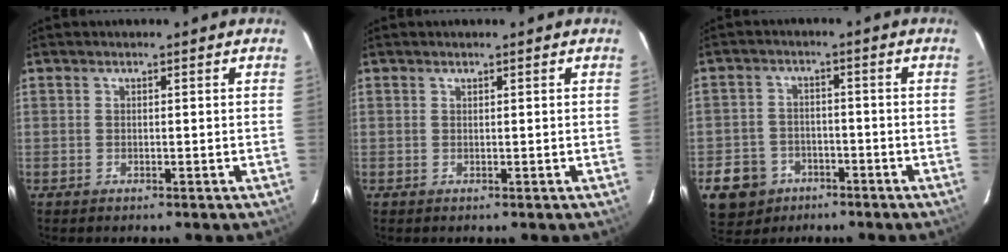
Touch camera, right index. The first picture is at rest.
{"total": 0.0}
{"total": 8.9, "force": [-5.0, 6.9, 2.4], "torque": [-0.078, 0.018, -0.071]}